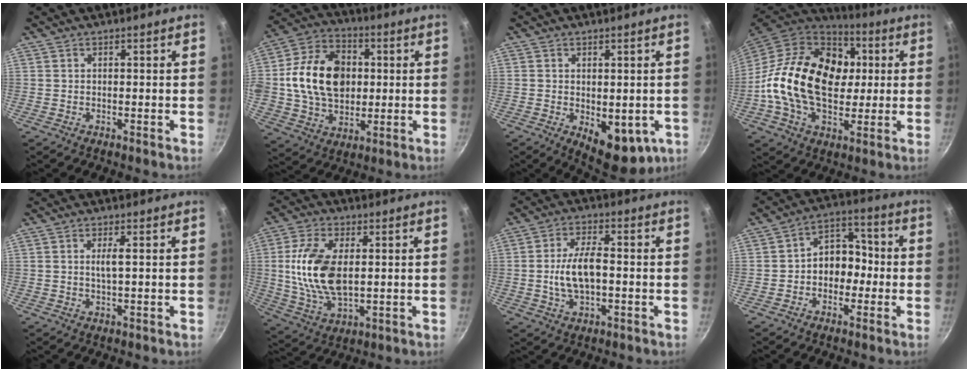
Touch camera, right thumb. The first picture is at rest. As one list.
[{"total": 18.5, "force": [1.5, 13.9, 12.2], "torque": [-0.187, 0.017, 0.021]}, {"total": 10.9, "force": [-2.5, 6.1, 8.7], "torque": [-0.089, -0.014, -0.017]}, {"total": 25.4, "force": [1.4, 17.5, 18.4], "torque": [-0.288, 0.022, 0.016]}, {"total": 2.4, "force": [0.4, 0.1, 2.3], "torque": [-0.050, -0.001, 0.009]}, {"total": 14.4, "force": [1.5, 7.8, 12.0], "torque": [-0.229, -0.002, 0.032]}, {"total": 8.6, "force": [-0.8, 4.0, 7.6], "torque": [-0.141, 0.020, -0.016]}, {"total": 8.8, "force": [-1.4, 6.8, 5.3], "torque": [-0.023, 0.038, -0.034]}]